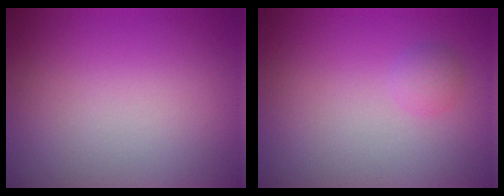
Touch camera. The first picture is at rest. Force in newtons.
{"total": 1.1, "press": 1.1, "slide": 0.1}